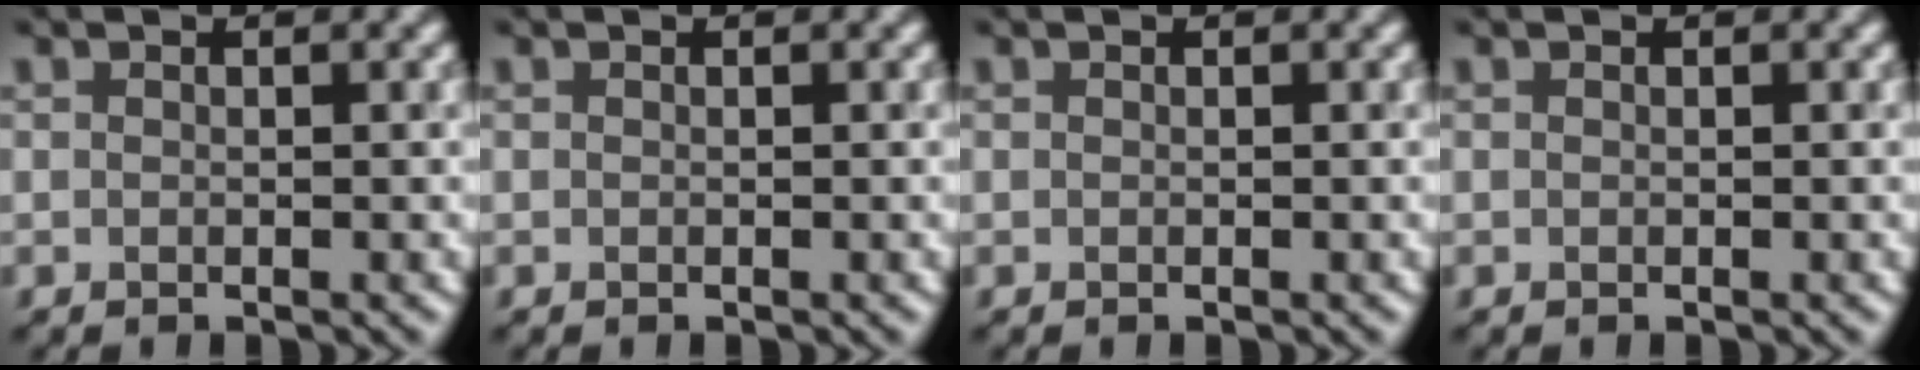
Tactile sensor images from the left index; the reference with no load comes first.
{"total": 0.0}
{"total": 0.0}
{"total": 0.0}